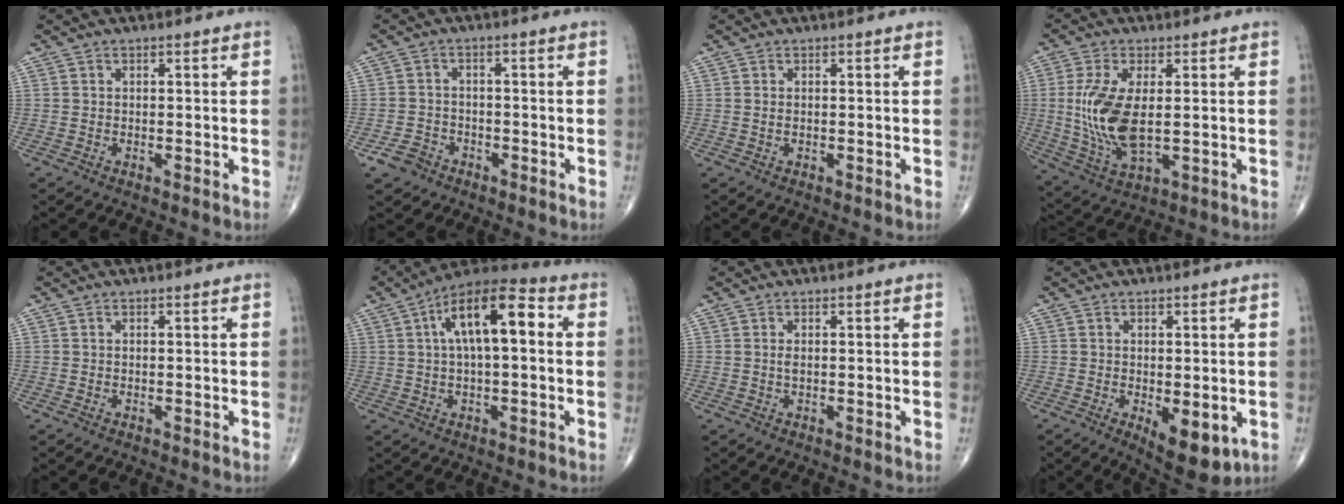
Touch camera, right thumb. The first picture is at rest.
{"total": 3.8, "force": [-2.4, 2.7, 0.9], "torque": [-0.007, 0.017, -0.042]}
{"total": 0.5, "force": [0.1, 0.3, 0.5], "torque": [-0.013, 0.001, 0.003]}
{"total": 13.2, "force": [0.5, 5.9, 11.8], "torque": [-0.261, -0.015, 0.022]}
{"total": 0.0}
{"total": 13.9, "force": [2.7, 5.7, 12.5], "torque": [-0.203, 0.037, 0.036]}
{"total": 0.8, "force": [0.1, 0.2, 0.7], "torque": [-0.017, -0.002, 0.002]}
{"total": 8.4, "force": [-2.5, 3.8, 7.1], "torque": [-0.088, -0.015, -0.025]}